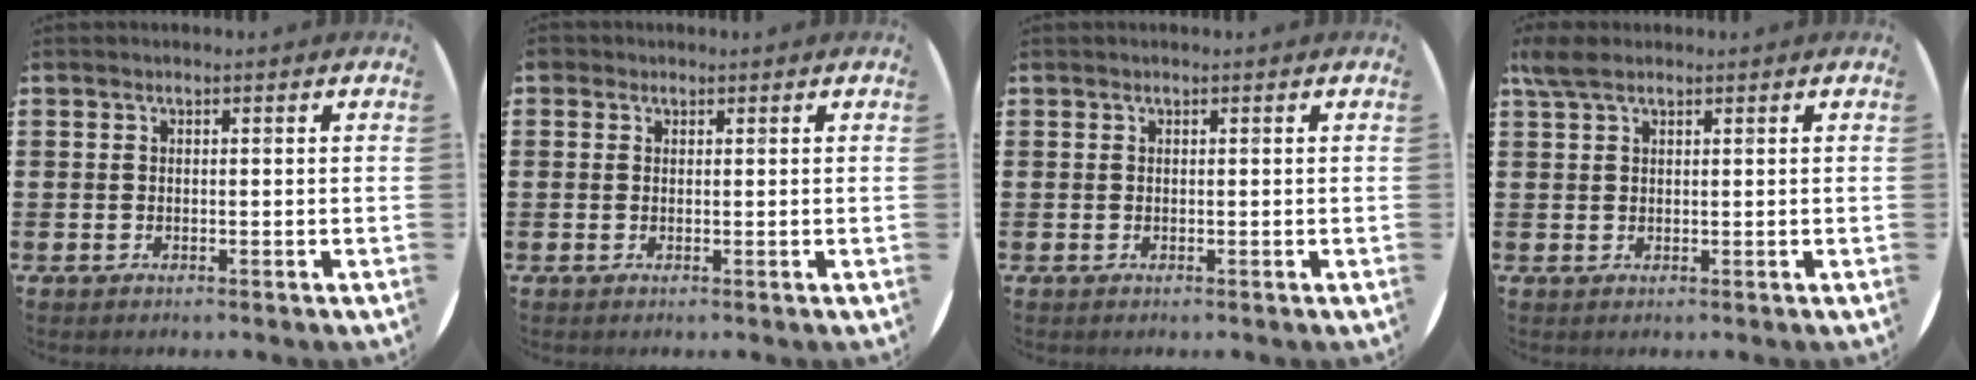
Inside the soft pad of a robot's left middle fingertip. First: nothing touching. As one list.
[{"total": 0.7, "force": [0.5, 0.5, 0.0], "torque": [0.001, 0.005, 0.009]}, {"total": 0.0}, {"total": 2.6, "force": [1.9, 1.0, 1.4], "torque": [-0.031, 0.007, 0.034]}]